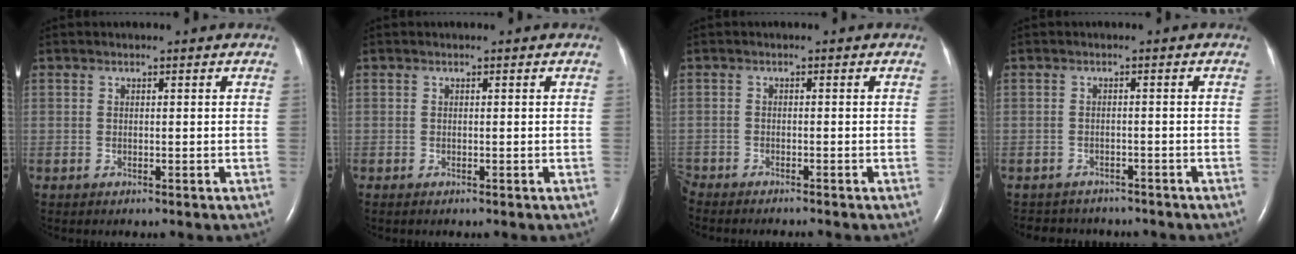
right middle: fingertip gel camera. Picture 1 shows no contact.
{"total": 0.0}
{"total": 4.0, "force": [-3.9, 0.0, 0.9], "torque": [-0.007, -0.012, -0.064]}
{"total": 5.9, "force": [-5.4, 2.3, 0.5], "torque": [-0.010, 0.000, -0.066]}